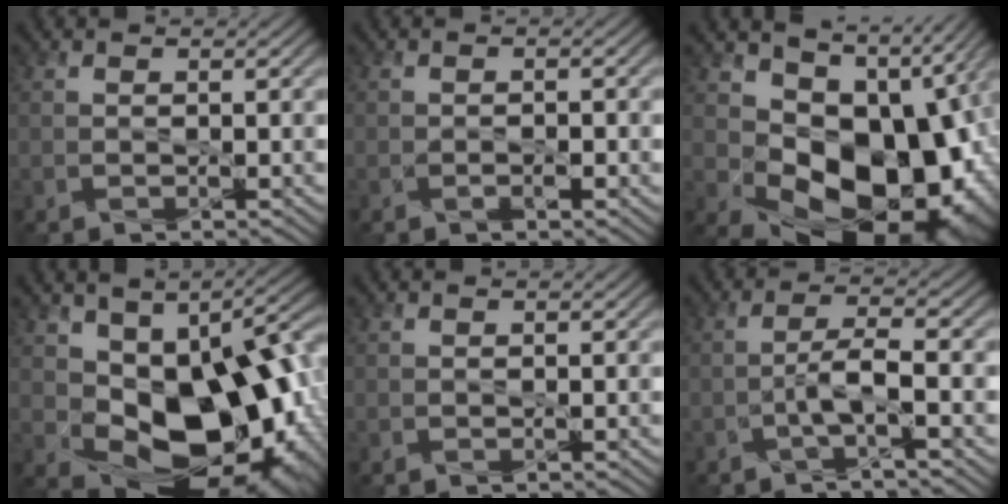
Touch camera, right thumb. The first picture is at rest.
{"total": 1.3, "force": [-0.7, 0.5, 1.0], "torque": [-0.006, -0.002, -0.010]}
{"total": 17.1, "force": [-1.6, 11.8, 12.4], "torque": [-0.148, -0.045, 0.017]}
{"total": 14.2, "force": [-0.9, 9.1, 10.9], "torque": [-0.139, -0.032, -0.001]}
{"total": 0.0}
{"total": 2.9, "force": [-1.6, -0.5, 2.4], "torque": [-0.046, 0.015, -0.035]}